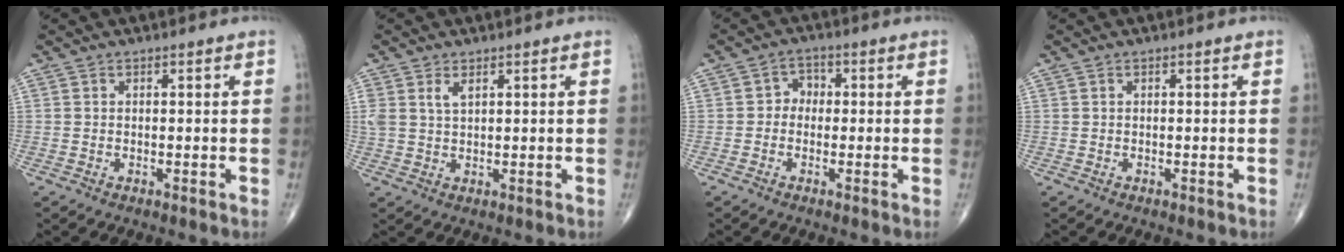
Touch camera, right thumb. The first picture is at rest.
{"total": 2.7, "force": [1.4, 1.3, 1.9], "torque": [-0.041, 0.001, 0.036]}
{"total": 3.0, "force": [-0.3, 2.6, 1.5], "torque": [0.001, 0.015, -0.017]}
{"total": 0.0}